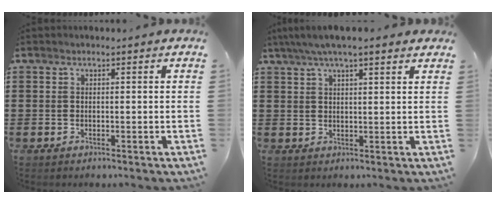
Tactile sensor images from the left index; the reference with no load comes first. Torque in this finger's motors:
{"motor_torque": [2.14, 0.00, 0.00, -0.11]}